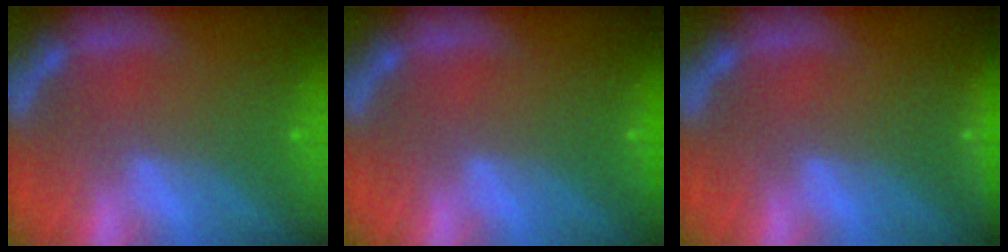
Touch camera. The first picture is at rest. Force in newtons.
{"total": 0.9}
{"total": 2.9}